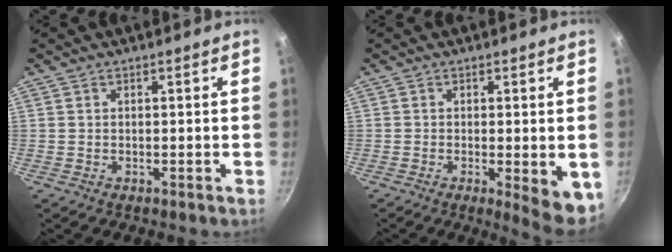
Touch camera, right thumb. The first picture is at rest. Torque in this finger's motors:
{"motor_torque": [-0.30, 0.47, 0.06, -0.02, 0.20]}